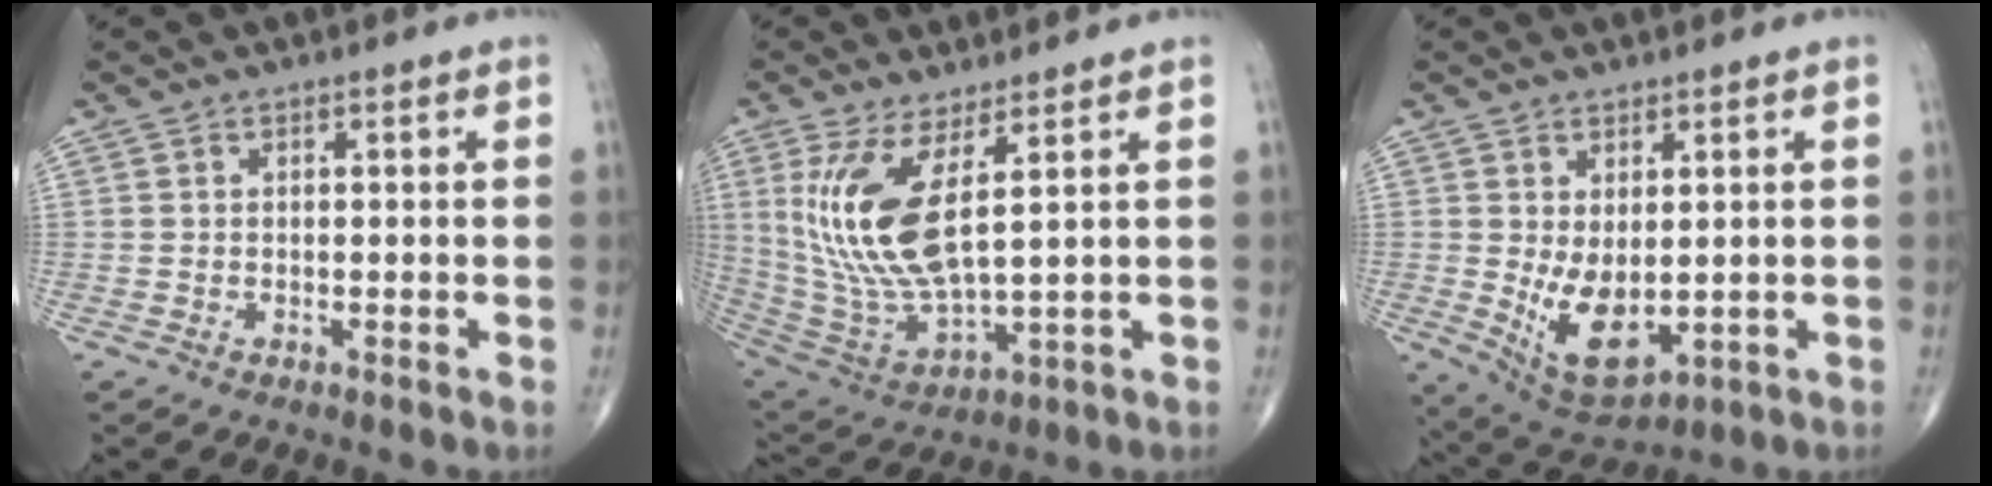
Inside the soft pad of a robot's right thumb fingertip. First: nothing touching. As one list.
[{"total": 14.9, "force": [4.5, 4.8, 13.4], "torque": [-0.290, -0.037, 0.106]}, {"total": 9.2, "force": [-0.3, 4.9, 7.8], "torque": [-0.120, -0.017, 0.018]}]